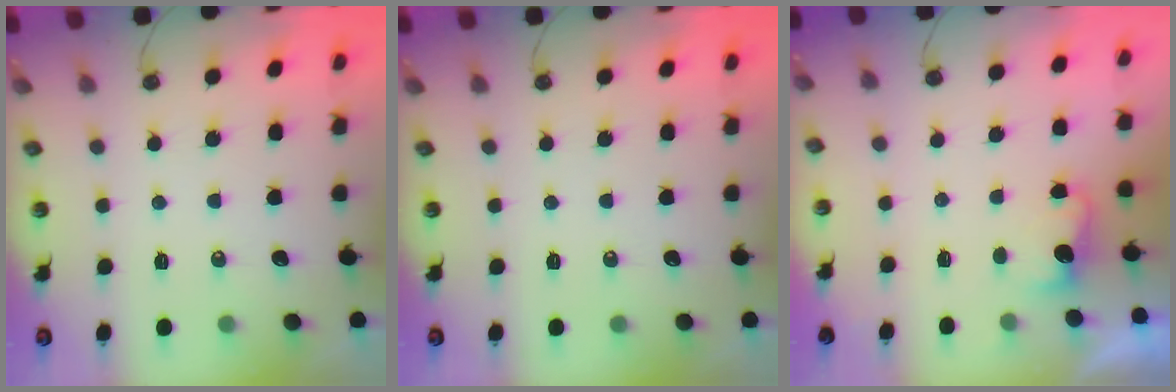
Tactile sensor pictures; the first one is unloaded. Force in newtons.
{"total": 0.0}
{"total": 2.8, "press": 2.7, "slide": 0.9}